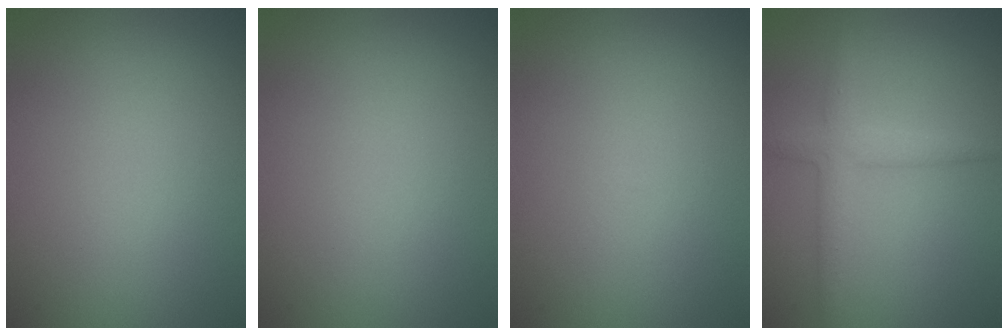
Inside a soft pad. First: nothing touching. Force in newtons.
{"total": 0.0}
{"total": 0.0}
{"total": 2.7, "press": 2.7, "slide": 0.1}